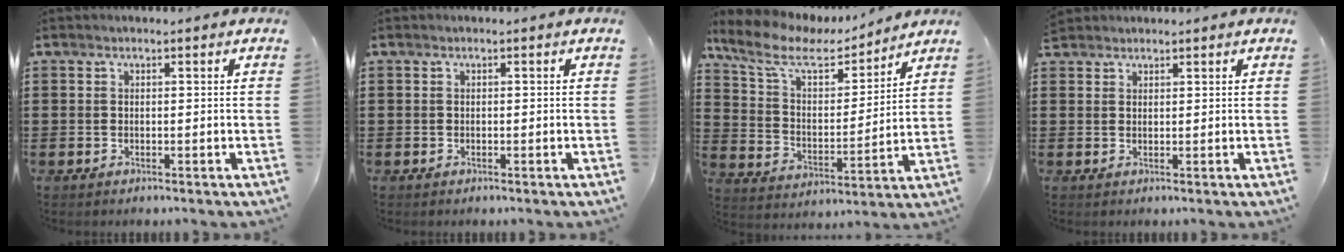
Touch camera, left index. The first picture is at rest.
{"total": 0.0}
{"total": 8.8, "force": [6.7, 3.1, 4.7], "torque": [-0.120, -0.031, 0.112]}
{"total": 1.5, "force": [1.4, 0.5, 0.0], "torque": [-0.004, 0.002, 0.029]}